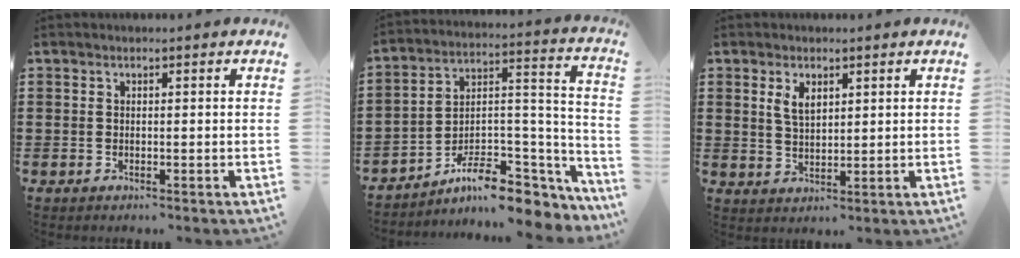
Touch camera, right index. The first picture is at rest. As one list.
[{"total": 8.8, "force": [-6.7, 3.6, 4.5], "torque": [-0.078, 0.007, -0.122]}, {"total": 3.3, "force": [1.6, 1.6, 2.3], "torque": [-0.051, 0.004, 0.029]}]